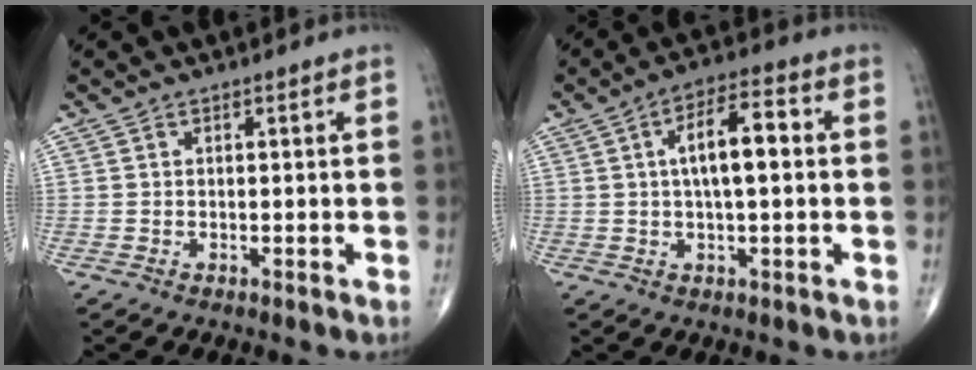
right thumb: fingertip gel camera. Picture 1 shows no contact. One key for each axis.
{"total": 9.4, "fx": 1.1, "fy": 3.3, "fz": 8.7, "tx": -0.142, "ty": 0.021, "tz": 0.011}